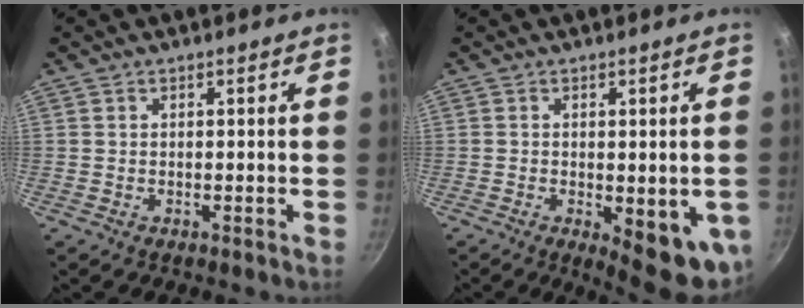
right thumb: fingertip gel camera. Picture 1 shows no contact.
{"total": 11.6, "force": [-2.8, 4.1, 10.5], "torque": [-0.104, -0.013, -0.027]}